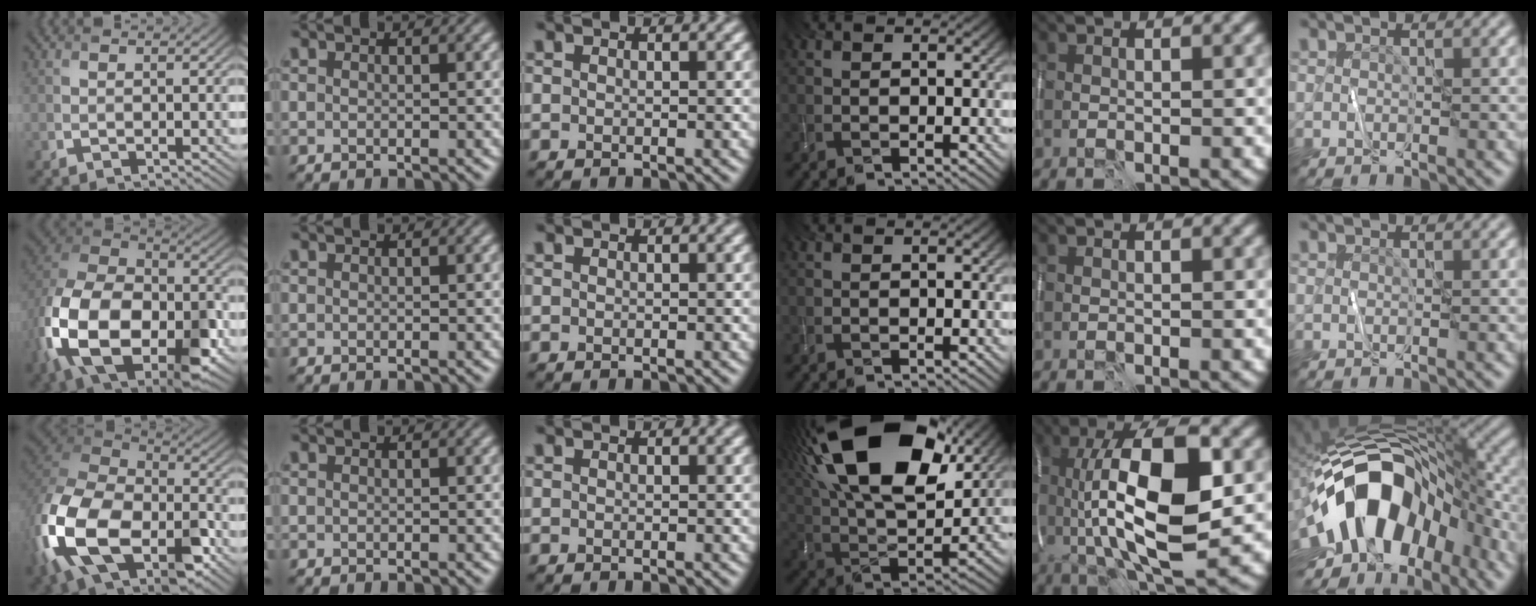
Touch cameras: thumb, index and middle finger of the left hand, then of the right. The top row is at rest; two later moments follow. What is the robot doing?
{"motion": "wipe", "object": "whiteboard"}